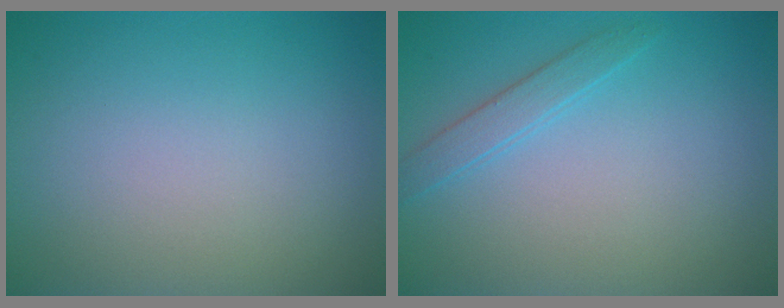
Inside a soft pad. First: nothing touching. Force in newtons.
{"total": 1.6, "press": 1.6, "slide": 0.0}